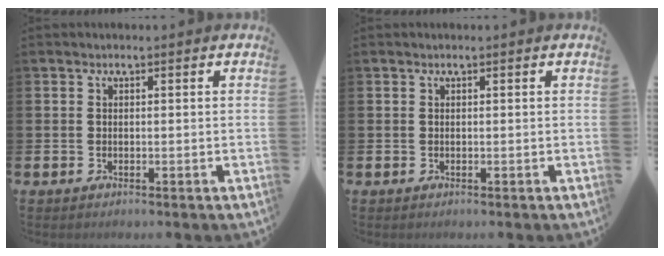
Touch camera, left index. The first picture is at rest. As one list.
[{"total": 0.0}]